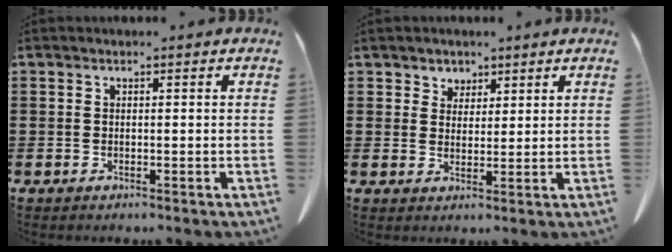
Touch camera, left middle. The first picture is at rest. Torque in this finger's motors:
{"motor_torque": [0.15, 0.04, -0.04, 0.00]}